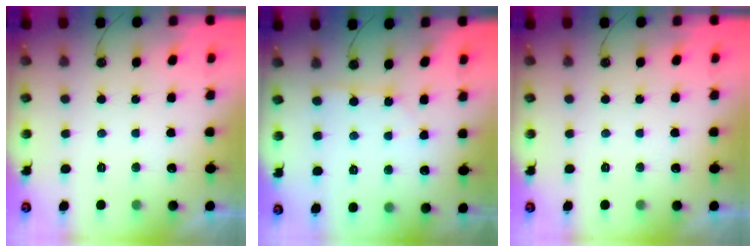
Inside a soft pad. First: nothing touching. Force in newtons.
{"total": 2.6, "press": 2.6, "slide": 0.3}
{"total": 0.0}